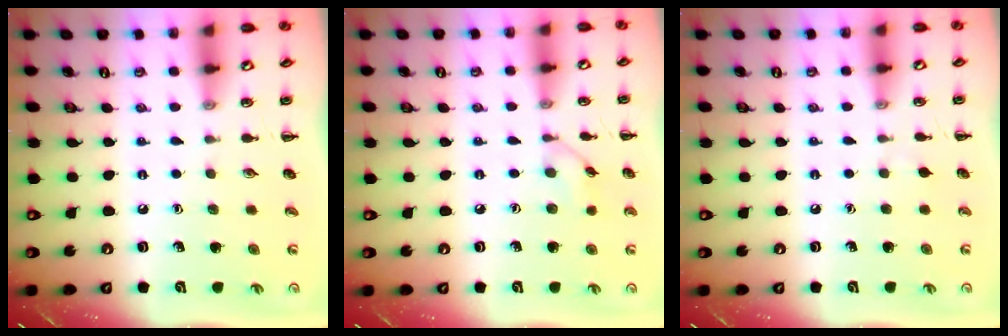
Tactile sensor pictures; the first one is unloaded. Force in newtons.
{"total": 5.5, "press": 5.2, "slide": 1.7}
{"total": 2.2, "press": 1.9, "slide": 0.9}